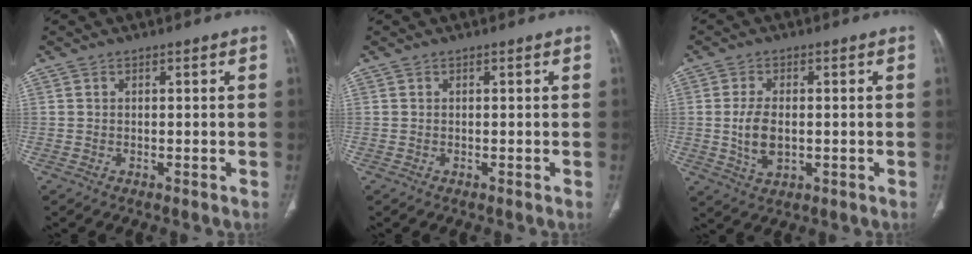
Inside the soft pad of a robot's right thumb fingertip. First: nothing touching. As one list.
[{"total": 0.0}, {"total": 6.7, "force": [-0.4, 3.7, 5.5], "torque": [-0.110, -0.004, -0.001]}]